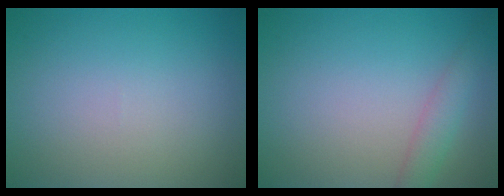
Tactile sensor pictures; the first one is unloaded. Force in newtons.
{"total": 2.1, "press": 2.1, "slide": 0.1}